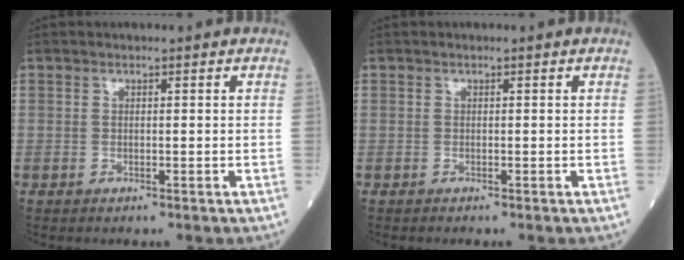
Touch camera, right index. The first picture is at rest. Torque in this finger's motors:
{"motor_torque": [-0.09, -0.08, -0.03, -0.01]}